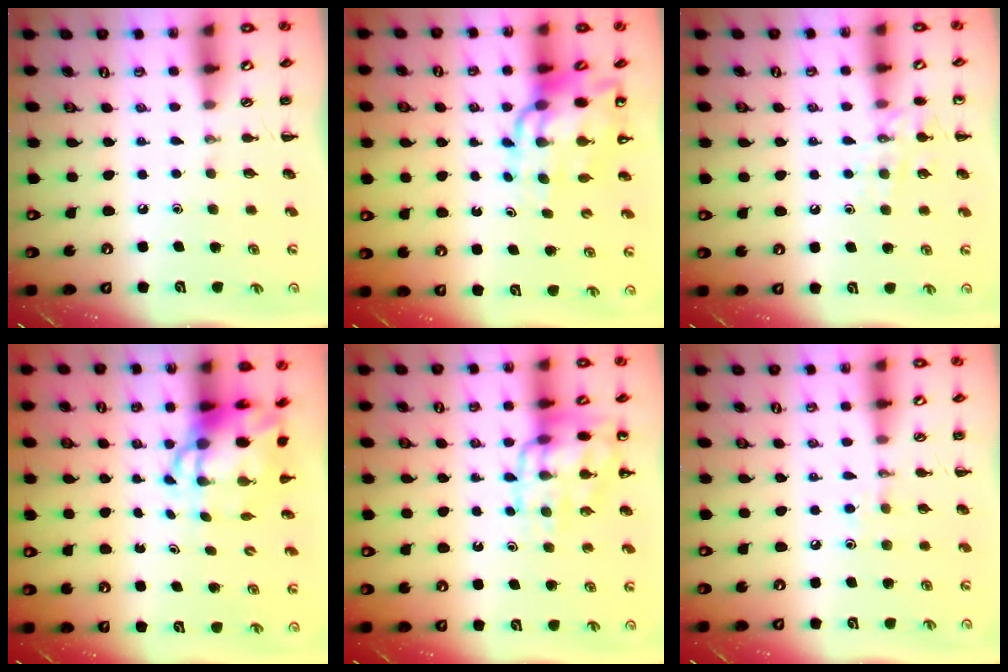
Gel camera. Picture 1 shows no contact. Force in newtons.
{"total": 14.0, "press": 13.4, "slide": 4.1}
{"total": 9.2, "press": 9.1, "slide": 1.2}
{"total": 7.0, "press": 6.8, "slide": 1.9}
{"total": 15.4, "press": 15.3, "slide": 2.0}
{"total": 4.9, "press": 4.7, "slide": 1.4}